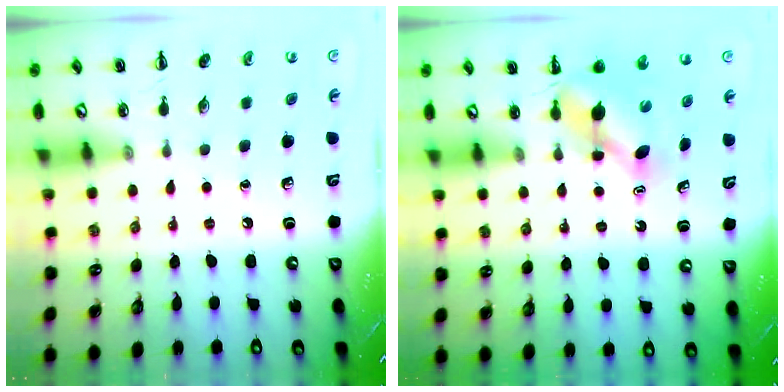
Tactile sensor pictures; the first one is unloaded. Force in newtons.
{"total": 4.9, "press": 4.9, "slide": 0.5}